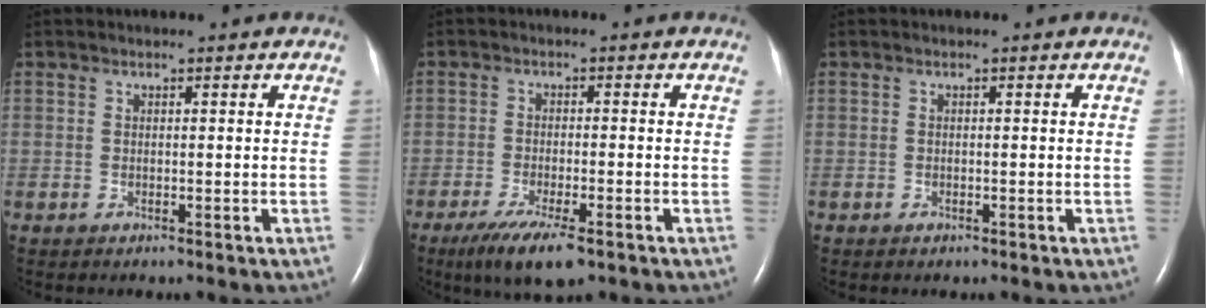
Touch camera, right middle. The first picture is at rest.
{"total": 7.7, "force": [-4.9, 1.5, 5.7], "torque": [-0.105, -0.019, -0.078]}
{"total": 0.0}